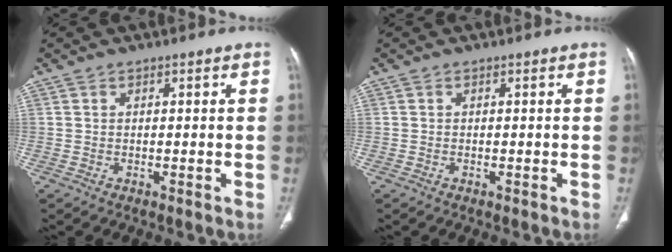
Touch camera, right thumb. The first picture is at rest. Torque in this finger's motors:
{"motor_torque": [-0.37, 0.24, 0.08, -0.38, -0.04]}